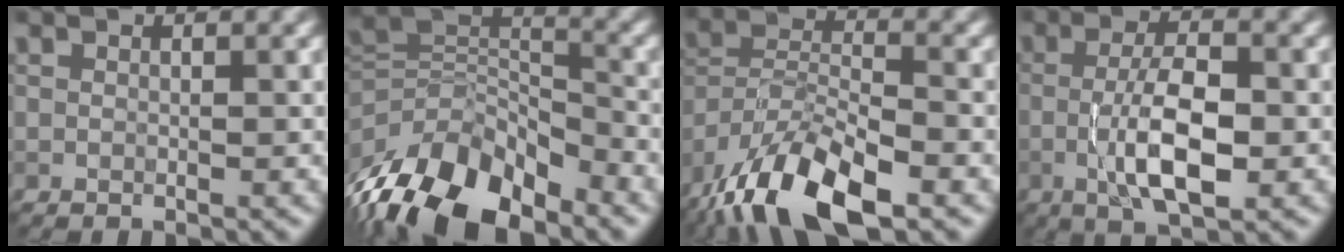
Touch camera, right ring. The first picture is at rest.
{"total": 12.6, "force": [-7.9, 6.4, 7.4], "torque": [-0.135, 0.001, -0.146]}
{"total": 11.9, "force": [-8.4, 3.8, 7.4], "torque": [-0.135, -0.002, -0.162]}
{"total": 6.3, "force": [-1.2, 2.1, 5.8], "torque": [-0.109, -0.001, -0.024]}